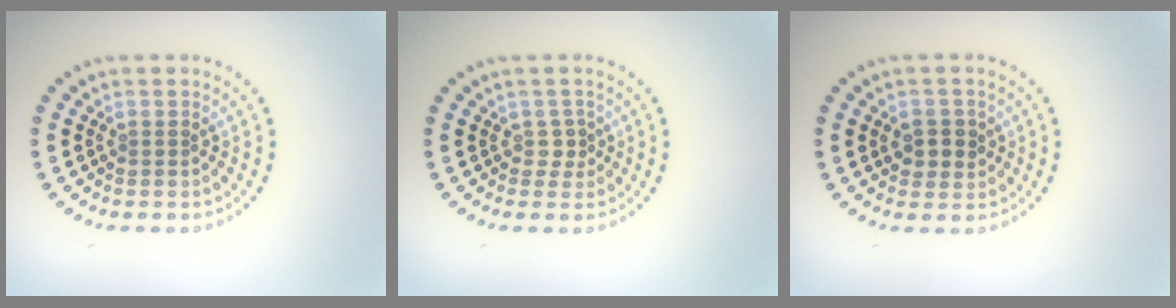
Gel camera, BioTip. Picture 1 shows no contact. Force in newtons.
{"total": 1.2, "press": 1.0, "slide": 0.6}
{"total": 2.3, "press": 2.2, "slide": 0.6}